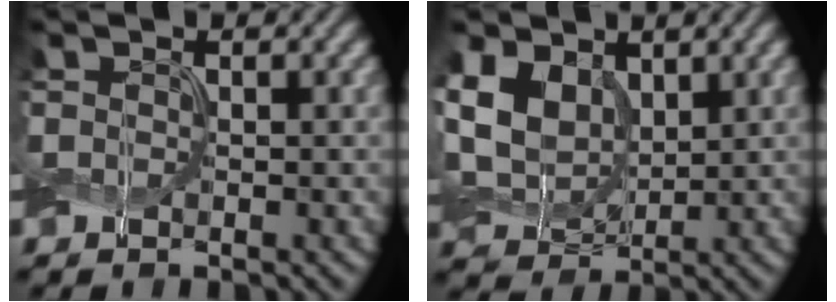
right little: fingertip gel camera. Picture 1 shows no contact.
{"total": 6.7, "force": [1.8, 4.9, 4.1], "torque": [-0.109, 0.001, 0.032]}